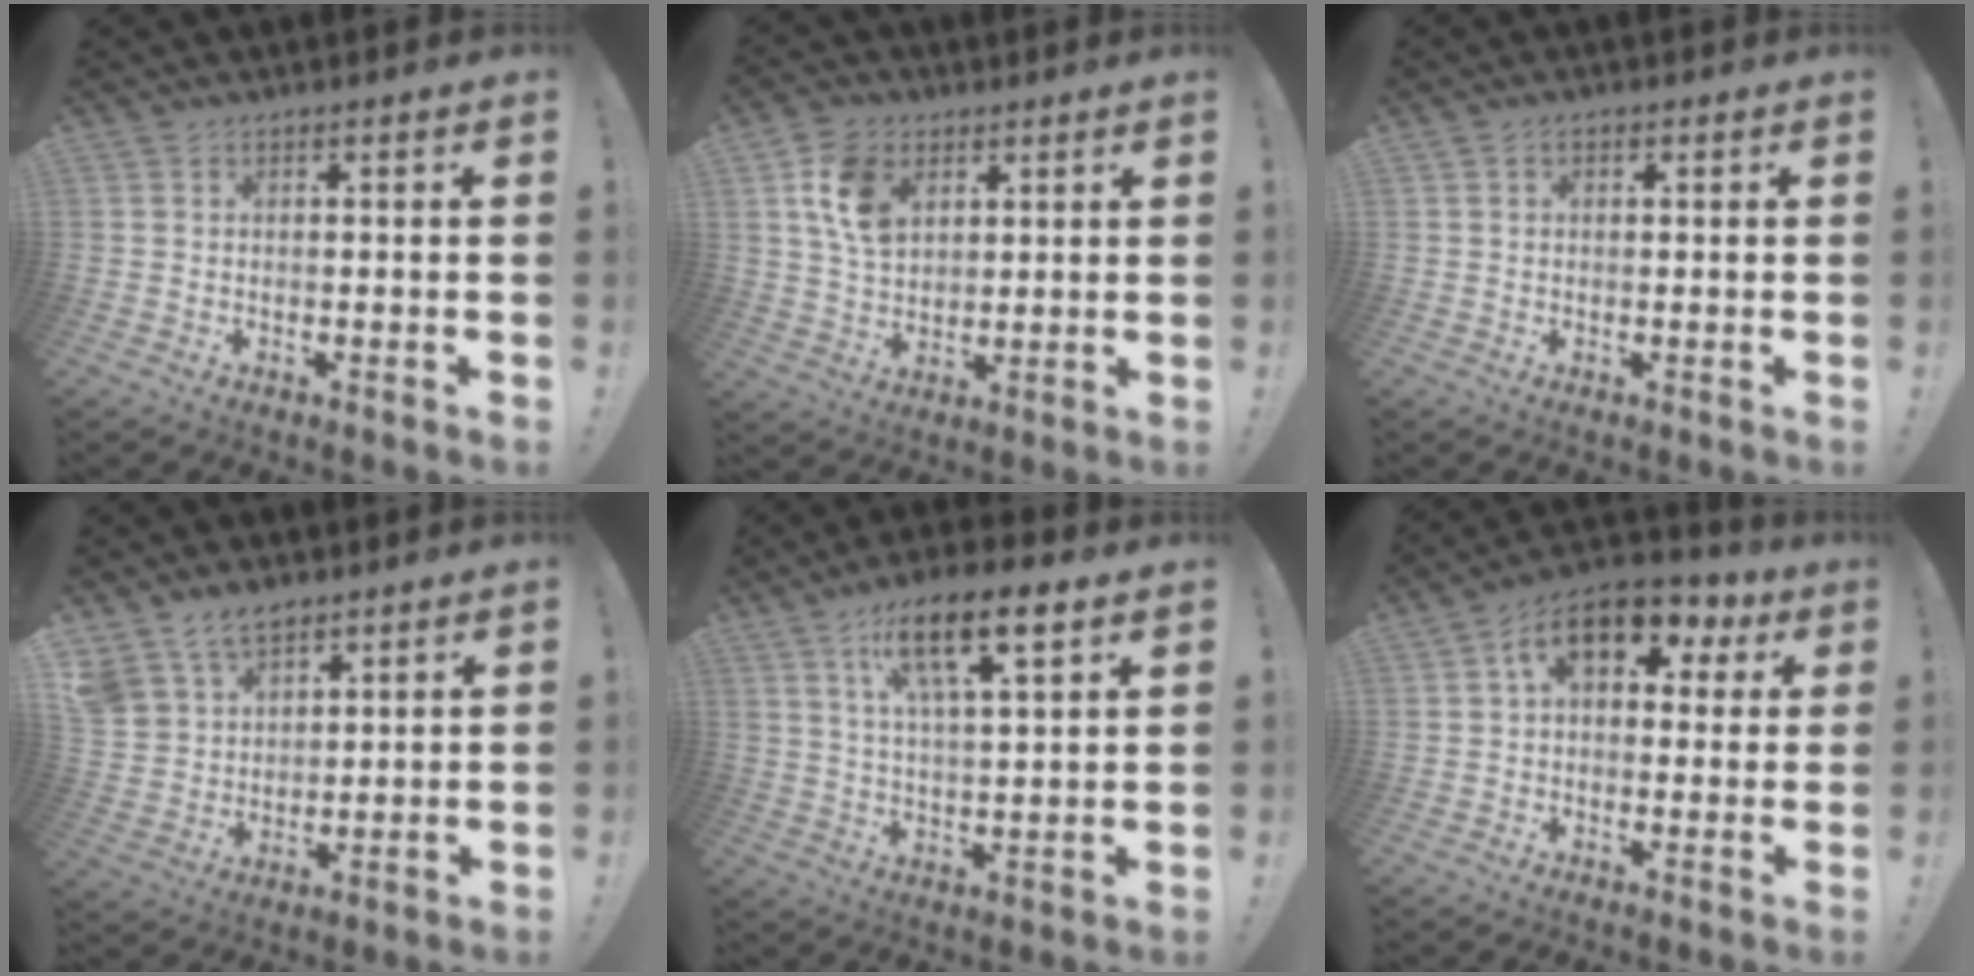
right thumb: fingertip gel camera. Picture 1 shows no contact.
{"total": 11.8, "force": [4.6, 8.4, 6.9], "torque": [-0.113, -0.005, 0.089]}
{"total": 1.2, "force": [0.1, 1.0, 0.7], "torque": [-0.005, 0.001, 0.000]}
{"total": 10.0, "force": [7.5, 6.2, 2.6], "torque": [-0.060, -0.042, 0.152]}
{"total": 14.2, "force": [7.4, 4.4, 11.3], "torque": [-0.177, -0.025, 0.119]}
{"total": 13.7, "force": [5.6, 8.1, 9.5], "torque": [-0.144, -0.015, 0.098]}